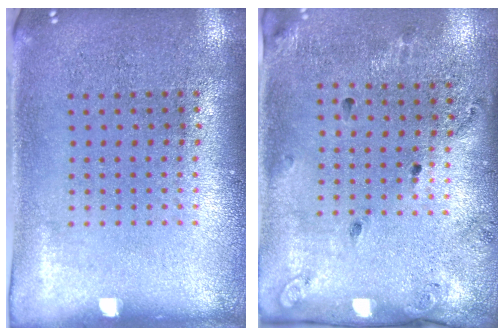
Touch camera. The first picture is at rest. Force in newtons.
{"total": 1.8, "press": 1.2, "slide": 1.3}